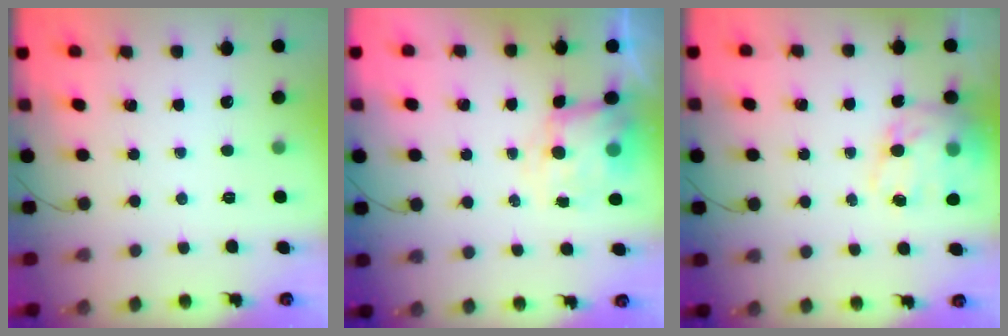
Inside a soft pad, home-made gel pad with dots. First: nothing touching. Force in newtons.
{"total": 7.5, "press": 7.4, "slide": 1.4}
{"total": 13.1, "press": 12.6, "slide": 3.4}